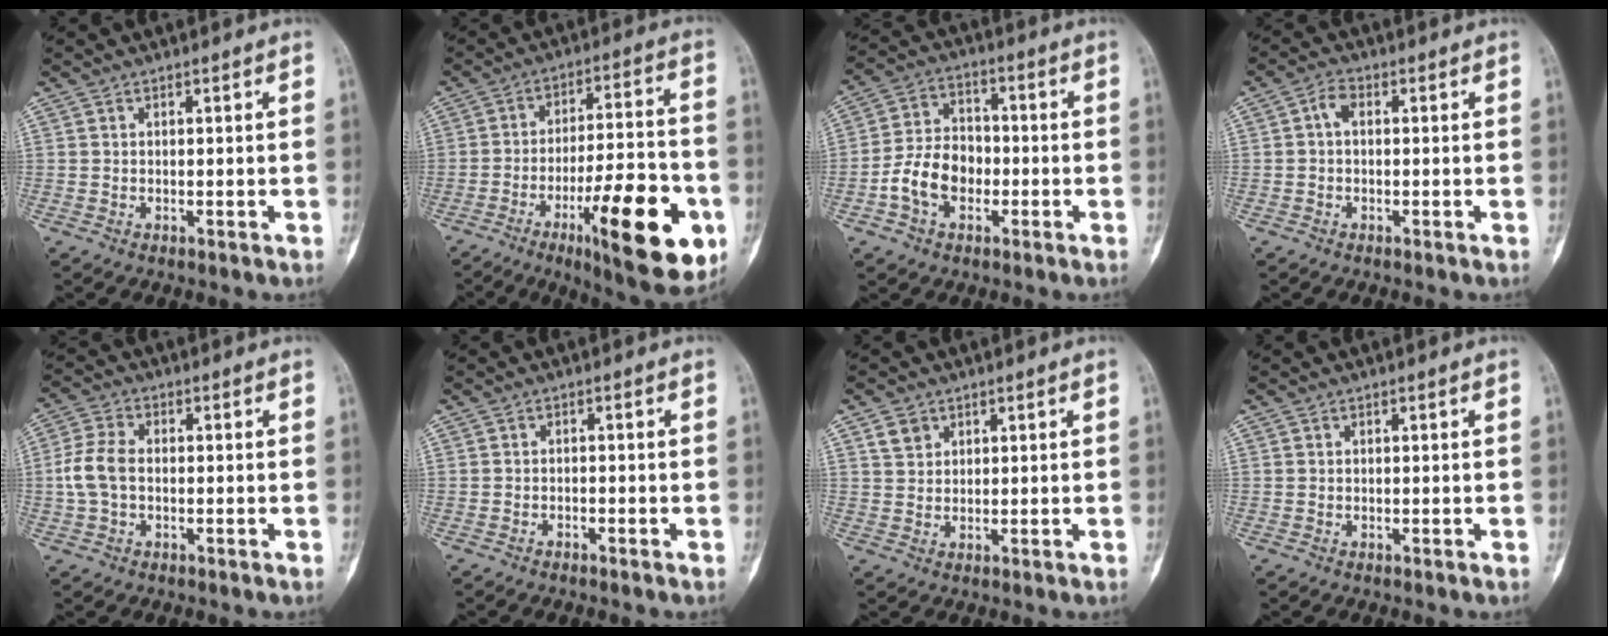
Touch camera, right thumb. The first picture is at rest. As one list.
[{"total": 22.4, "force": [-8.8, 6.3, 19.7], "torque": [-0.259, 0.028, -0.124]}, {"total": 10.1, "force": [-2.9, 7.2, 6.4], "torque": [-0.101, 0.033, -0.061]}, {"total": 3.3, "force": [0.2, 2.1, 2.6], "torque": [-0.040, 0.010, -0.006]}, {"total": 6.4, "force": [-0.5, 4.1, 4.9], "torque": [-0.112, 0.015, -0.016]}, {"total": 0.9, "force": [-0.8, 0.2, 0.2], "torque": [-0.008, 0.008, -0.013]}, {"total": 3.1, "force": [1.8, 2.3, 1.1], "torque": [-0.009, -0.006, 0.036]}, {"total": 0.0}]